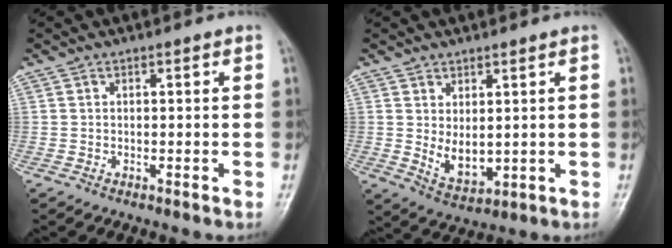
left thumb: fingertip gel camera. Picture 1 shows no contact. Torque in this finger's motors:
{"motor_torque": [0.64, 0.73, 0.70, -0.25, 0.02]}